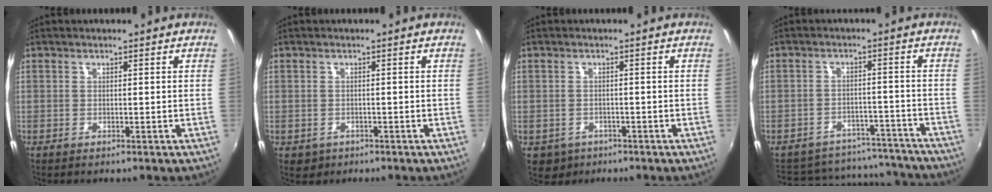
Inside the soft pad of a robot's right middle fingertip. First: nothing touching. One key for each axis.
{"total": 2.0, "fx": -0.3, "fy": 1.8, "fz": 0.8, "tx": -0.019, "ty": -0.003, "tz": 0.000}
{"total": 3.6, "fx": -1.1, "fy": 3.2, "fz": 1.2, "tx": -0.032, "ty": -0.004, "tz": -0.011}
{"total": 16.7, "fx": -14.4, "fy": 7.3, "fz": 4.3, "tx": -0.098, "ty": 0.049, "tz": -0.166}